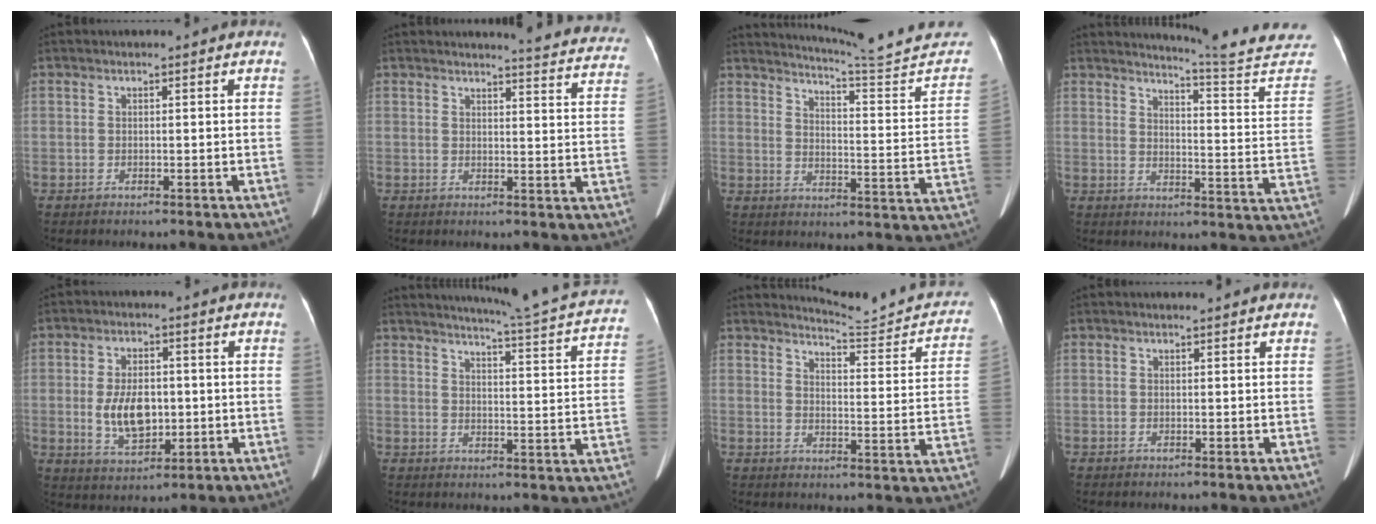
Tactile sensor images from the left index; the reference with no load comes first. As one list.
[{"total": 13.2, "force": [12.9, 0.6, 2.7], "torque": [-0.011, -0.077, 0.115]}, {"total": 21.0, "force": [20.0, -1.0, 6.4], "torque": [-0.096, -0.105, 0.243]}, {"total": 19.2, "force": [18.5, -1.9, 4.5], "torque": [-0.066, -0.148, 0.209]}, {"total": 8.0, "force": [-0.6, 4.4, 6.7], "torque": [-0.135, 0.001, -0.001]}, {"total": 19.0, "force": [17.8, -0.7, 6.7], "torque": [-0.103, -0.070, 0.205]}, {"total": 11.5, "force": [11.3, 0.2, 2.0], "torque": [-0.015, -0.052, 0.133]}, {"total": 0.9, "force": [0.9, 0.0, 0.2], "torque": [-0.010, 0.003, 0.014]}]